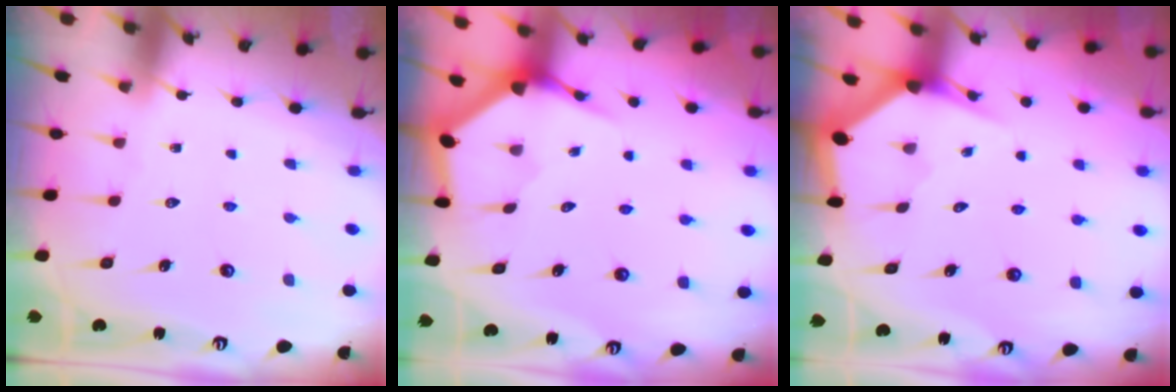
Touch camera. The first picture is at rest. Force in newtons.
{"total": 3.9, "press": 3.9, "slide": 0.5}
{"total": 3.4, "press": 3.3, "slide": 0.5}